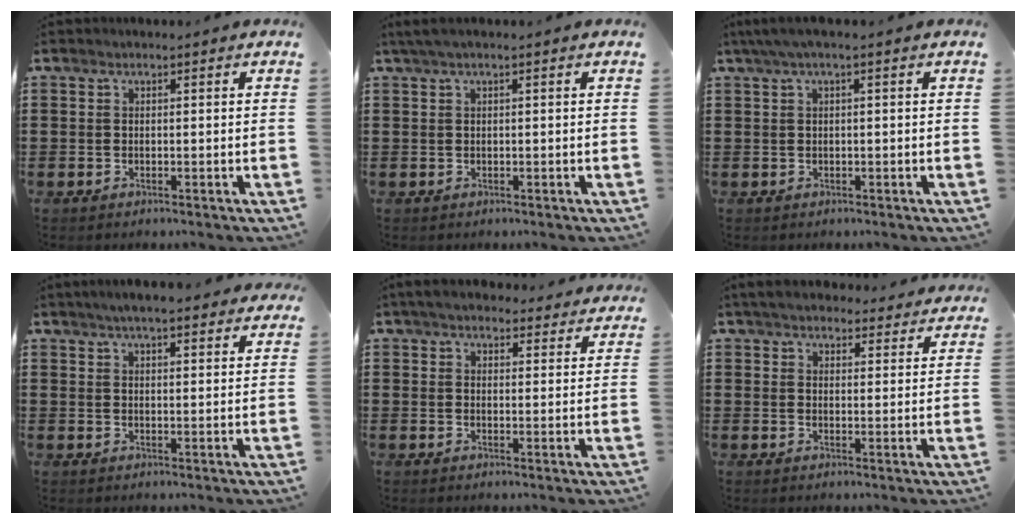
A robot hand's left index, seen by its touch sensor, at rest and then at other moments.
{"total": 1.1, "force": [0.1, 0.1, 1.1], "torque": [-0.019, -0.002, 0.003]}
{"total": 1.9, "force": [-0.2, 0.2, 1.9], "torque": [-0.030, -0.002, -0.004]}
{"total": 4.6, "force": [4.1, 0.7, 2.0], "torque": [-0.049, -0.003, 0.073]}
{"total": 4.6, "force": [4.3, 0.9, 1.2], "torque": [-0.038, -0.011, 0.080]}
{"total": 4.5, "force": [4.3, 0.6, 1.0], "torque": [-0.034, -0.015, 0.078]}